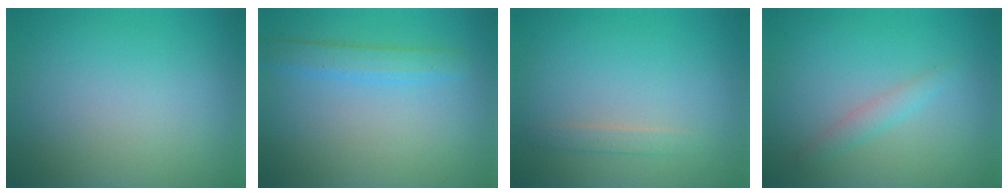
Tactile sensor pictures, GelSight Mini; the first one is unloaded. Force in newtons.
{"total": 2.3, "press": 2.3, "slide": 0.2}
{"total": 1.1, "press": 1.1, "slide": 0.1}
{"total": 1.5, "press": 1.5, "slide": 0.0}